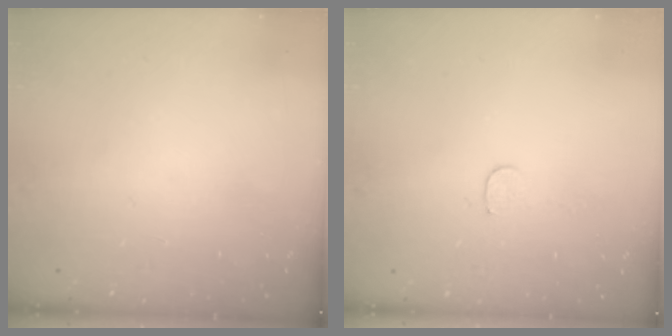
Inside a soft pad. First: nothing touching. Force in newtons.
{"total": 3.5, "press": 3.5, "slide": 0.3}